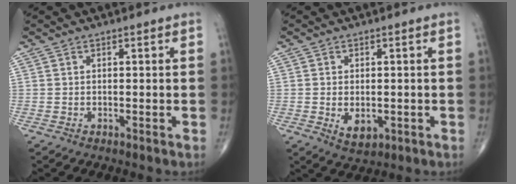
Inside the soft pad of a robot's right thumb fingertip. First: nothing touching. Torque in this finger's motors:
{"motor_torque": [-0.13, 0.25, 0.02, -0.02, 0.08]}